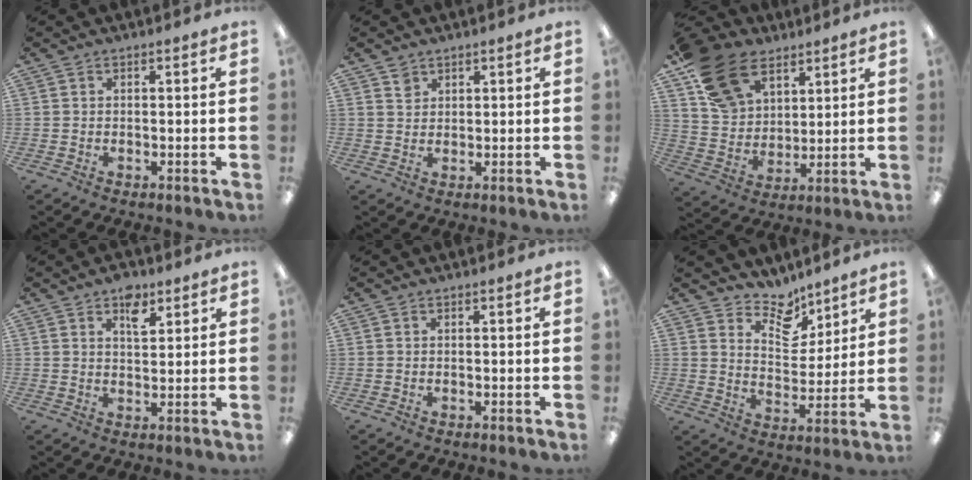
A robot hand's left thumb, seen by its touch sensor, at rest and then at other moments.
{"total": 2.4, "force": [1.9, 1.4, 0.4], "torque": [-0.001, -0.006, 0.036]}
{"total": 16.8, "force": [10.4, 10.6, 7.9], "torque": [-0.157, -0.033, 0.202]}
{"total": 6.0, "force": [3.7, 3.1, 3.6], "torque": [-0.040, -0.016, 0.059]}
{"total": 0.0}
{"total": 9.3, "force": [7.9, 4.5, 2.1], "torque": [-0.035, -0.058, 0.146]}